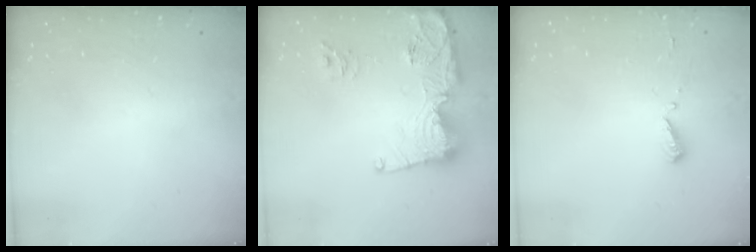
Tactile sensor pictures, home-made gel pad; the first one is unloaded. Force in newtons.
{"total": 17.1, "press": 17.0, "slide": 1.9}
{"total": 4.7, "press": 4.7, "slide": 0.4}